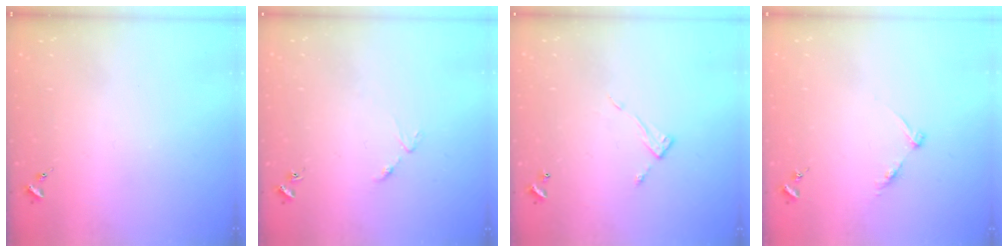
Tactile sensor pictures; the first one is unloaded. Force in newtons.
{"total": 3.8, "press": 3.8, "slide": 0.5}
{"total": 6.7, "press": 6.7, "slide": 0.2}
{"total": 6.2, "press": 6.2, "slide": 0.7}